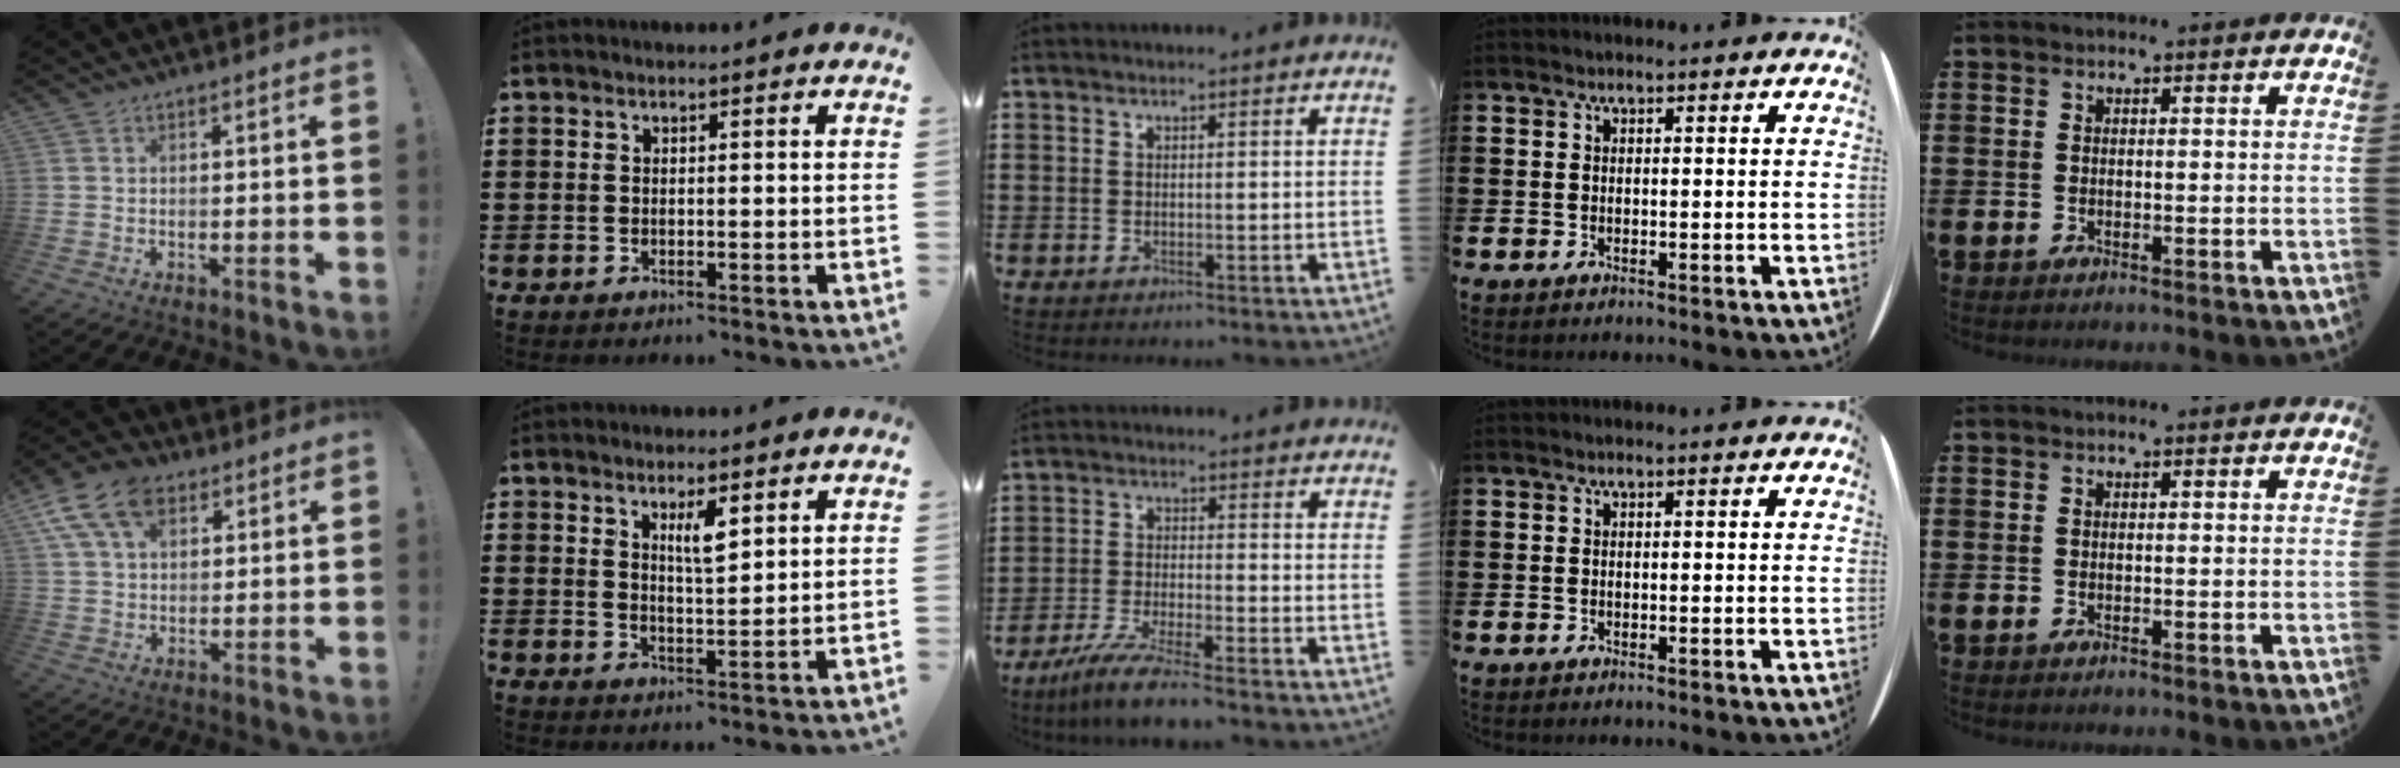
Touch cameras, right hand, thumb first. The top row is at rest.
{"thumb": {"total": 13.4, "force": [6.3, 8.8, 7.9], "torque": [-0.141, -0.017, 0.121]}, "index": {"total": 3.7, "force": [2.1, 0.9, 3.0], "torque": [-0.055, 0.002, 0.033]}, "middle": {"total": 6.2, "force": [-5.3, -0.3, 3.1], "torque": [-0.076, -0.021, -0.106]}}